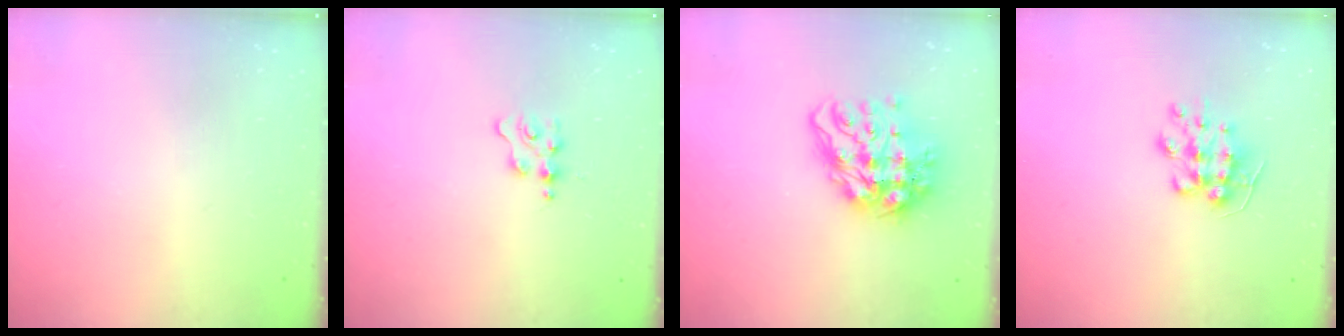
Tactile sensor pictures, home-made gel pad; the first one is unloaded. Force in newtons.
{"total": 2.0, "press": 2.0, "slide": 0.2}
{"total": 15.4, "press": 15.2, "slide": 2.1}
{"total": 9.0, "press": 9.0, "slide": 0.1}